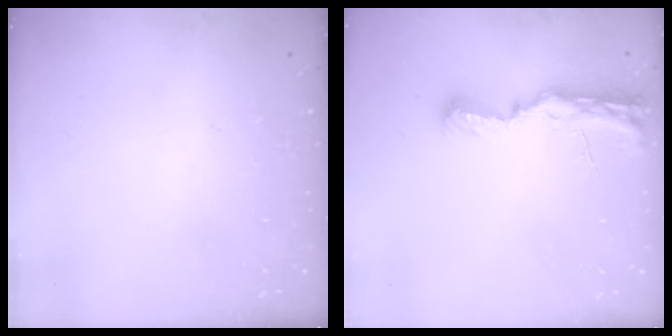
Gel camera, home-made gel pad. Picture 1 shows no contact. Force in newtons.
{"total": 8.3, "press": 8.2, "slide": 0.8}